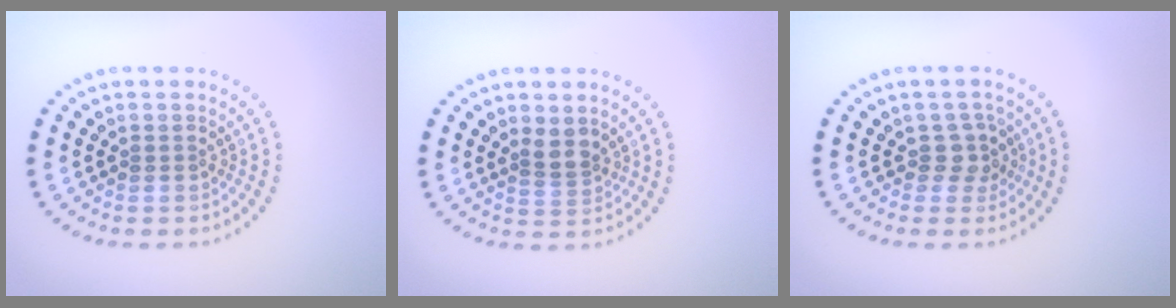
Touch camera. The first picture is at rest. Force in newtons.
{"total": 2.1, "press": 1.7, "slide": 1.3}
{"total": 2.0, "press": 1.7, "slide": 1.1}